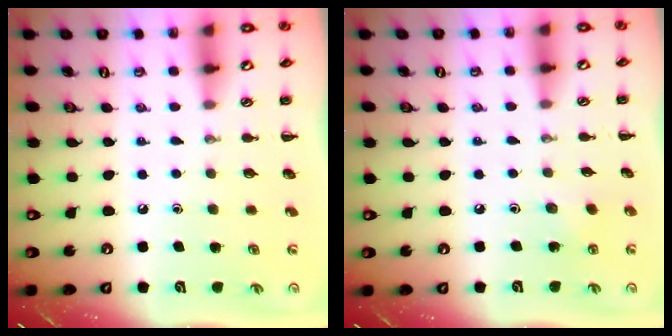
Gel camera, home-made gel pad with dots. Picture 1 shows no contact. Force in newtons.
{"total": 2.6, "press": 2.4, "slide": 0.8}